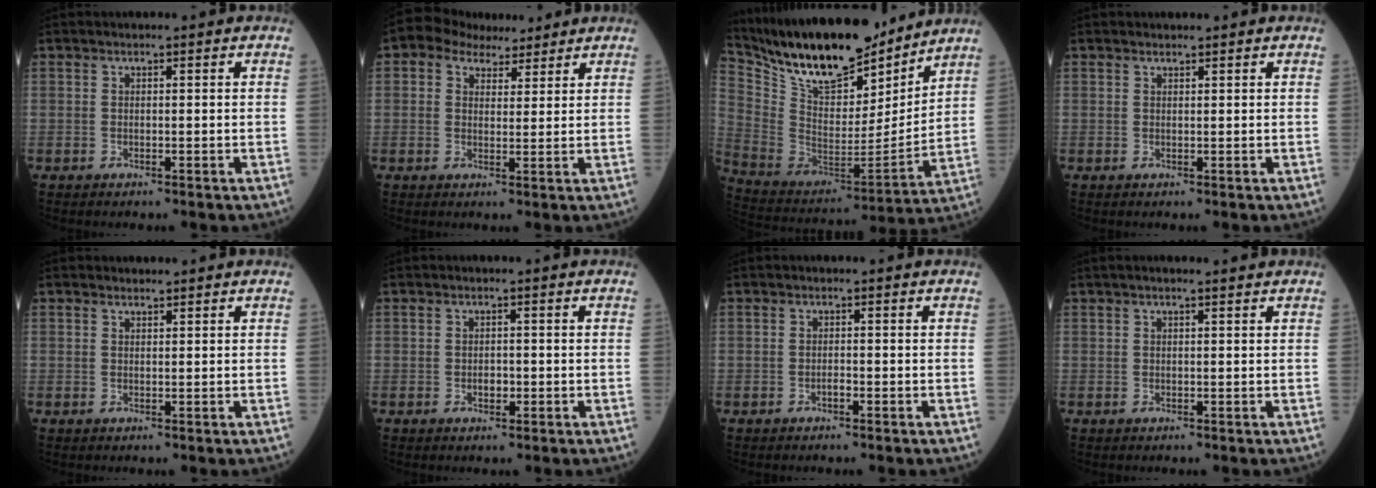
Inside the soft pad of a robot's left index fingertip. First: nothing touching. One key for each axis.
{"total": 6.0, "fx": 4.5, "fy": 3.4, "fz": 2.0, "tx": -0.036, "ty": 0.026, "tz": 0.076}
{"total": 21.3, "fx": 18.5, "fy": 5.8, "fz": 9.0, "tx": -0.182, "ty": -0.007, "tz": 0.323}
{"total": 0.5, "fx": 0.5, "fy": 0.1, "fz": 0.0, "tx": -0.008, "ty": 0.000, "tz": 0.009}
{"total": 0.8, "fx": 0.8, "fy": 0.2, "fz": 0.0, "tx": -0.009, "ty": 0.000, "tz": 0.014}
{"total": 1.4, "fx": -0.4, "fy": 0.9, "fz": 1.0, "tx": -0.017, "ty": 0.002, "tz": -0.004}
{"total": 0.6, "fx": -0.4, "fy": 0.2, "fz": 0.5, "tx": -0.008, "ty": 0.001, "tz": -0.008}
{"total": 2.2, "fx": 1.8, "fy": -0.1, "fz": 1.3, "tx": -0.018, "ty": 0.015, "tz": 0.027}